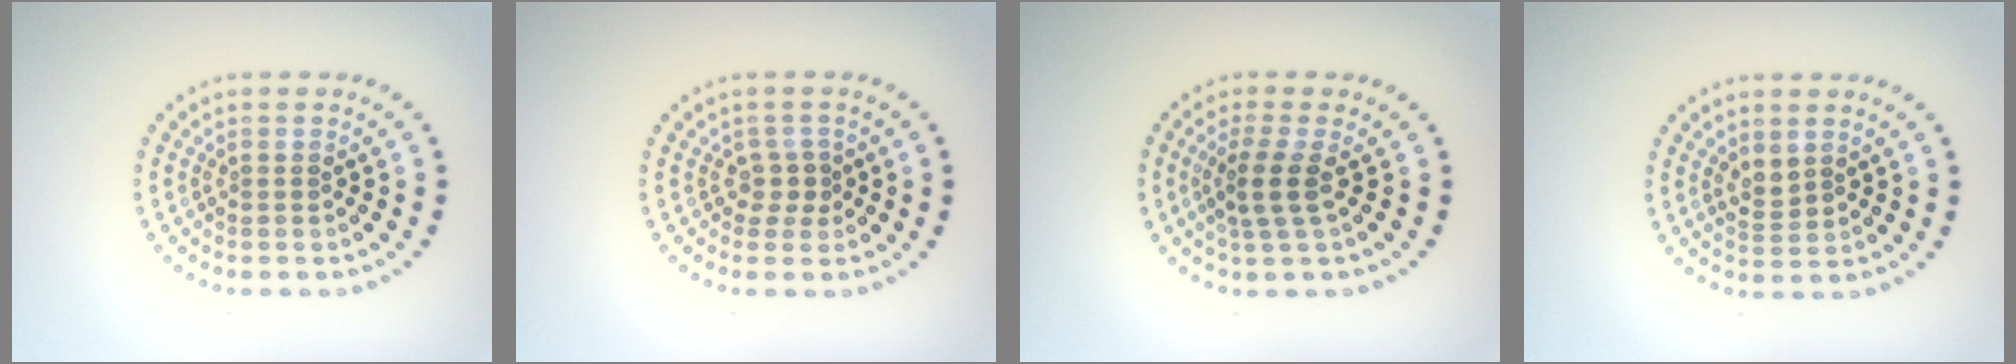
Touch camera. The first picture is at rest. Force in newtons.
{"total": 1.7, "press": 1.2, "slide": 1.2}
{"total": 2.6, "press": 2.0, "slide": 1.7}
{"total": 1.8, "press": 1.6, "slide": 0.8}